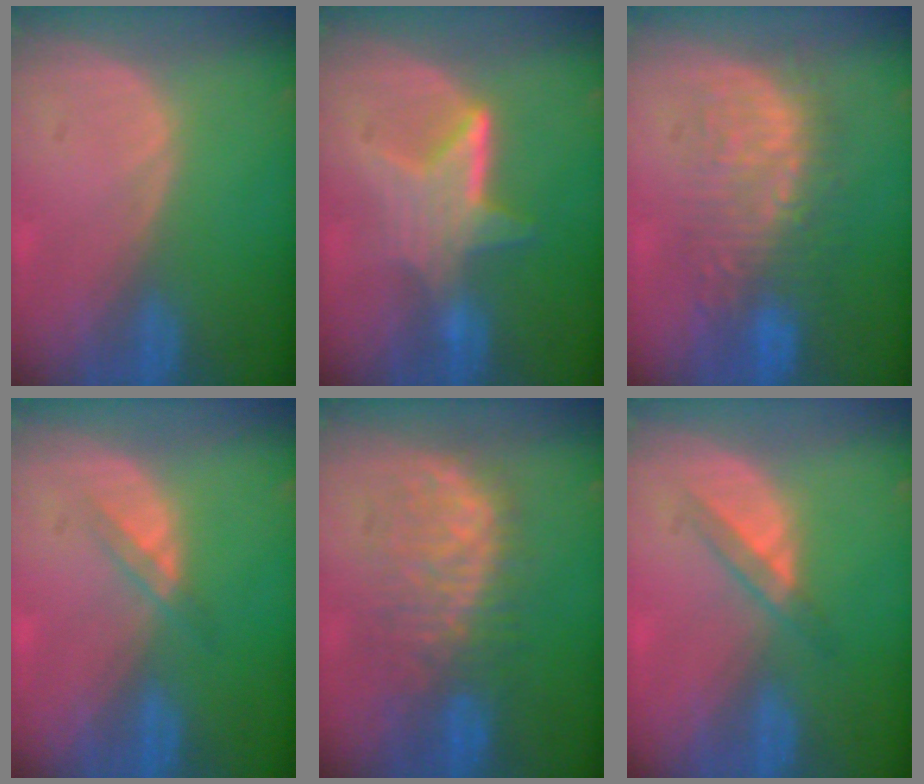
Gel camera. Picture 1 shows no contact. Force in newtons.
{"total": 6.7, "press": 6.1, "slide": 2.7}
{"total": 9.2, "press": 8.9, "slide": 2.1}
{"total": 1.8, "press": 1.8, "slide": 0.2}
{"total": 8.9, "press": 8.6, "slide": 2.1}
{"total": 2.9, "press": 2.8, "slide": 1.0}